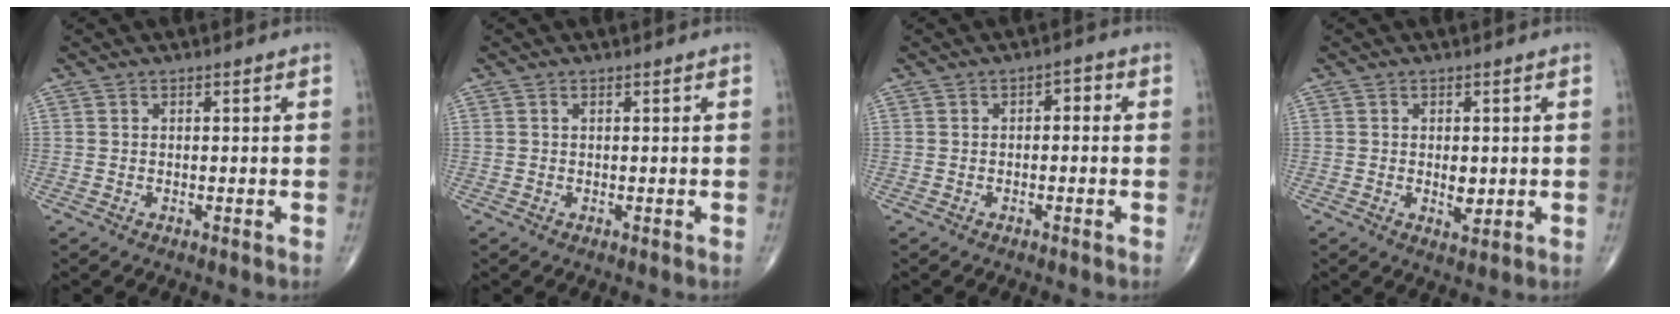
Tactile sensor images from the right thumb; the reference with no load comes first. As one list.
[{"total": 0.0}, {"total": 2.1, "force": [0.0, 1.2, 1.7], "torque": [-0.014, 0.010, -0.010]}, {"total": 3.2, "force": [0.0, 1.7, 2.7], "torque": [-0.033, -0.006, 0.005]}]